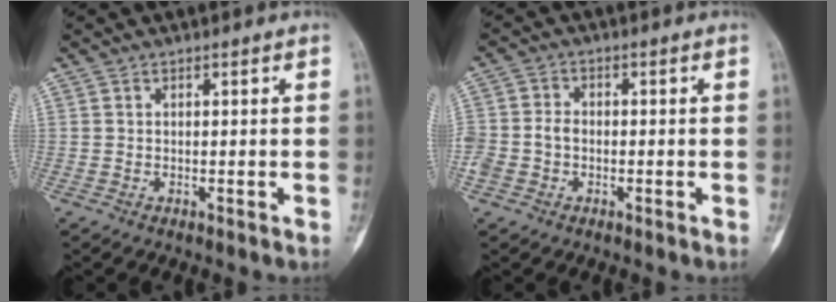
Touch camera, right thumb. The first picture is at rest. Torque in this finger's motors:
{"motor_torque": [0.10, 0.04, 0.54, -0.11, 0.04]}